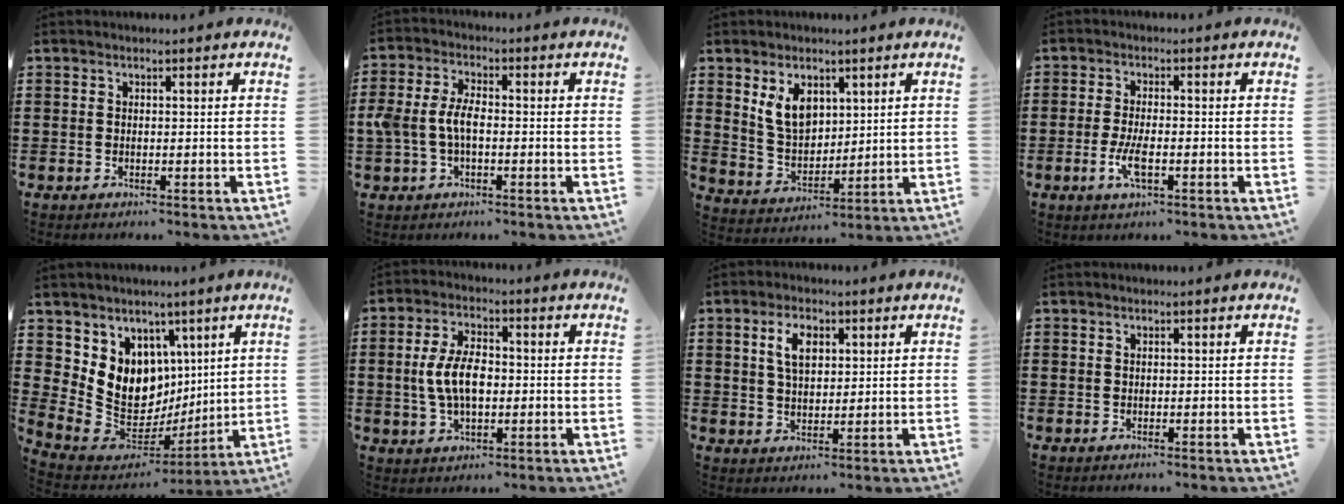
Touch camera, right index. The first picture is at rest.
{"total": 5.3, "force": [-0.7, 2.8, 4.5], "torque": [-0.112, -0.001, -0.020]}
{"total": 6.7, "force": [2.9, 4.4, 4.1], "torque": [-0.105, 0.011, 0.053]}
{"total": 4.2, "force": [-1.5, 1.2, 3.8], "torque": [-0.082, -0.004, -0.031]}
{"total": 10.2, "force": [2.4, 9.5, 2.8], "torque": [-0.094, -0.046, 0.056]}
{"total": 7.4, "force": [-0.2, 3.9, 6.2], "torque": [-0.146, 0.003, -0.012]}
{"total": 5.0, "force": [1.7, 2.8, 3.8], "torque": [-0.078, 0.011, 0.026]}
{"total": 0.0}